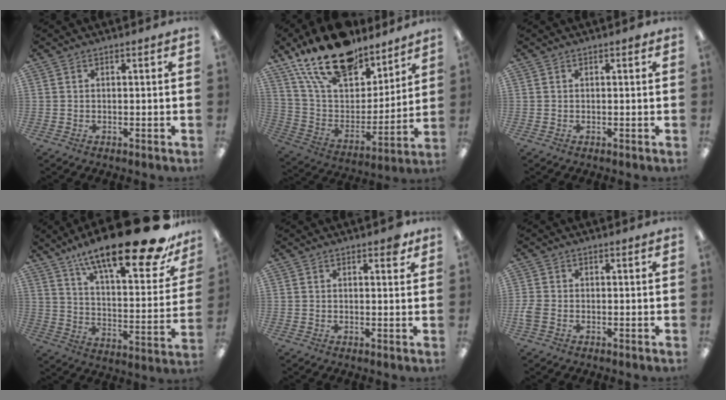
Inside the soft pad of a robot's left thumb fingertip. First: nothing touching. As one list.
[{"total": 21.2, "force": [16.5, 9.2, 9.6], "torque": [-0.188, -0.099, 0.294]}, {"total": 0.5, "force": [0.3, 0.3, 0.3], "torque": [-0.009, 0.003, 0.004]}, {"total": 24.7, "force": [17.8, 5.8, 16.1], "torque": [-0.249, -0.118, 0.285]}, {"total": 2.3, "force": [1.5, 1.1, 1.4], "torque": [-0.006, -0.007, 0.020]}, {"total": 2.5, "force": [-0.7, 1.6, 1.7], "torque": [-0.042, -0.001, -0.015]}]